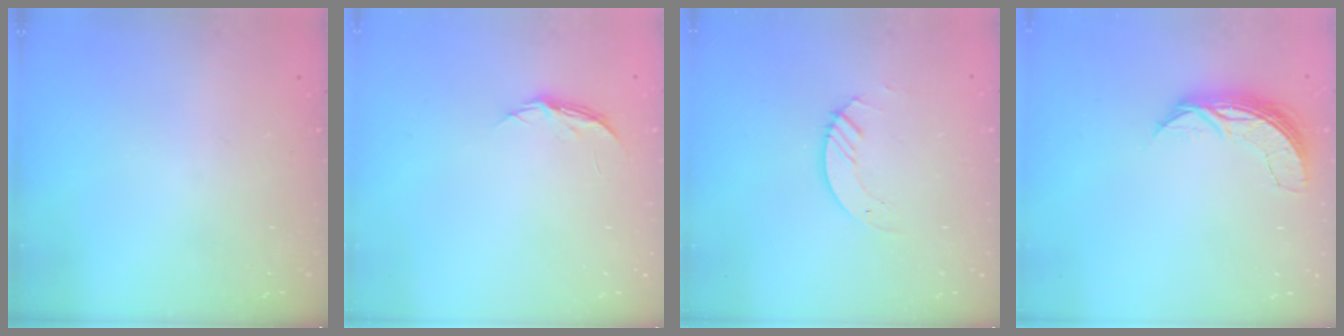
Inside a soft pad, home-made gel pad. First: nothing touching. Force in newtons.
{"total": 4.5, "press": 4.5, "slide": 0.5}
{"total": 2.9, "press": 2.9, "slide": 0.3}
{"total": 7.2, "press": 7.2, "slide": 0.5}